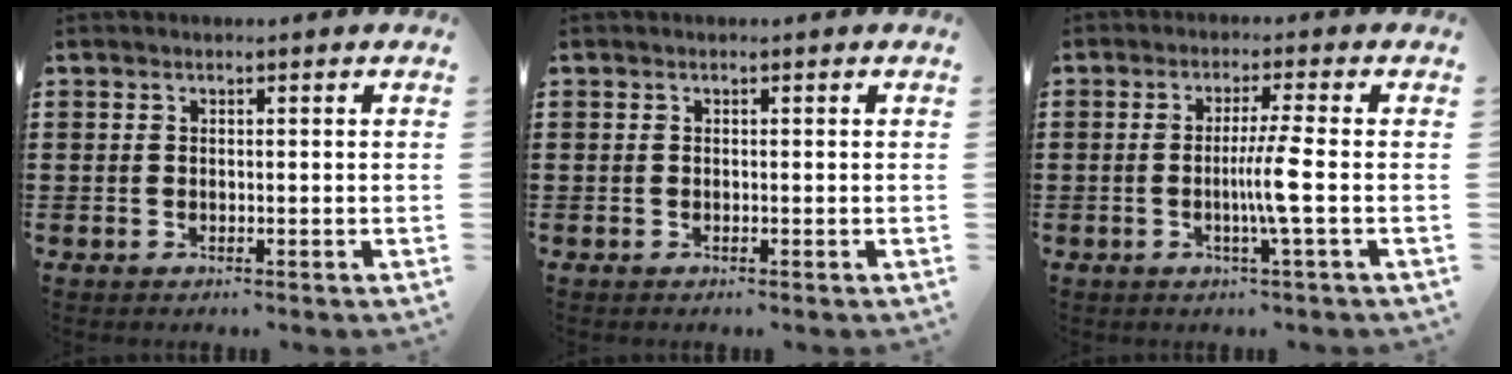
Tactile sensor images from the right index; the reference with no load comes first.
{"total": 0.0}
{"total": 5.2, "force": [-0.9, -1.0, 5.1], "torque": [-0.096, -0.015, -0.024]}